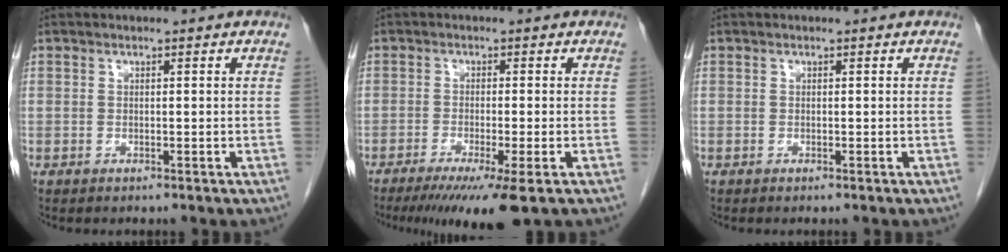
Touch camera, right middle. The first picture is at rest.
{"total": 9.2, "force": [-6.1, -0.1, 6.9], "torque": [-0.101, -0.025, -0.095]}
{"total": 0.0}